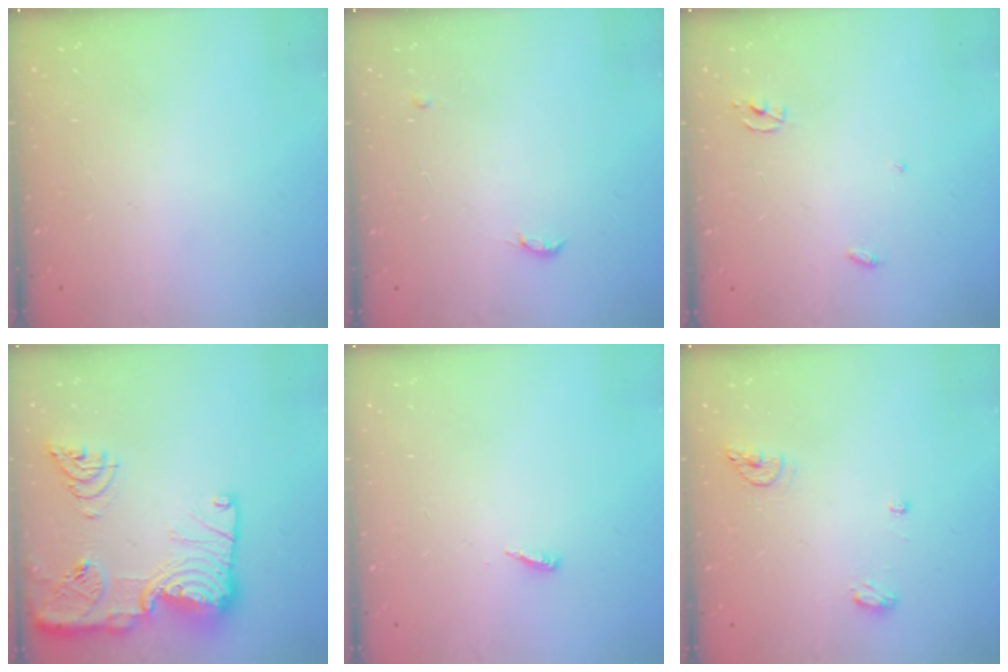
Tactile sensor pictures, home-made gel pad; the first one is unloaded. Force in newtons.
{"total": 7.8, "press": 4.4, "slide": 6.4}
{"total": 2.3, "press": 2.3, "slide": 0.1}
{"total": 24.5, "press": 23.7, "slide": 6.1}
{"total": 3.2, "press": 3.2, "slide": 0.2}
{"total": 10.0, "press": 7.3, "slide": 6.9}